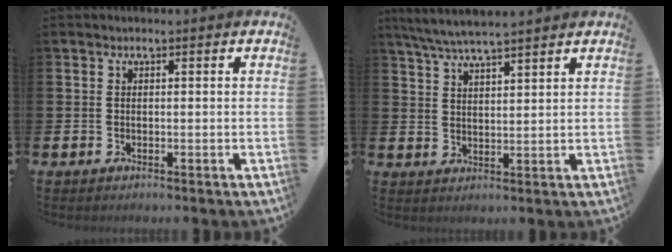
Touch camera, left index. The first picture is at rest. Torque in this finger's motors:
{"motor_torque": [0.81, -1.33, 0.21, 0.05]}